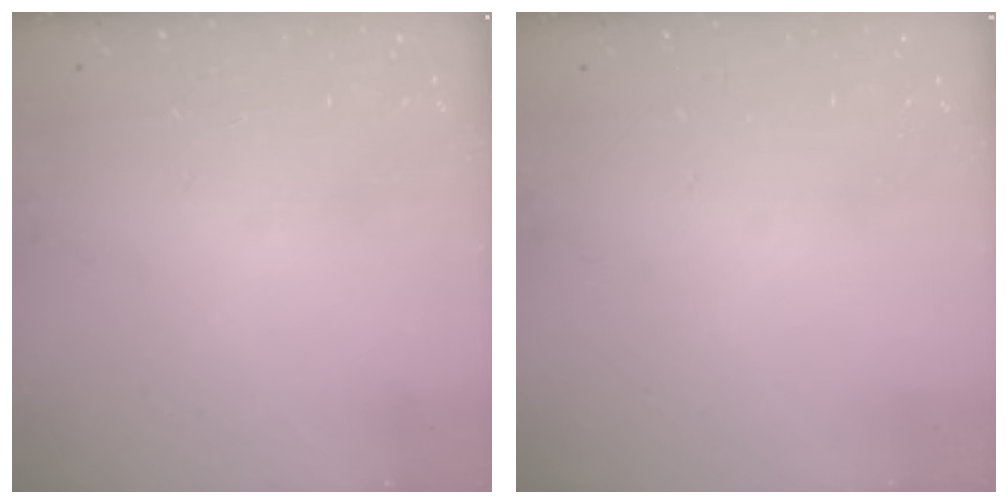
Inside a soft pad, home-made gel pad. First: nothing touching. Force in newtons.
{"total": 0.0}